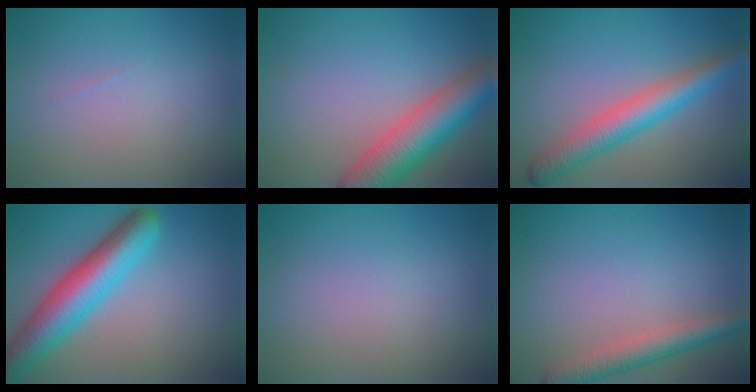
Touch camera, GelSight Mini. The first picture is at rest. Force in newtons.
{"total": 7.3, "press": 7.3, "slide": 0.5}
{"total": 4.9, "press": 4.9, "slide": 0.2}
{"total": 7.6, "press": 7.6, "slide": 0.4}
{"total": 0.0}
{"total": 3.3, "press": 3.3, "slide": 0.2}